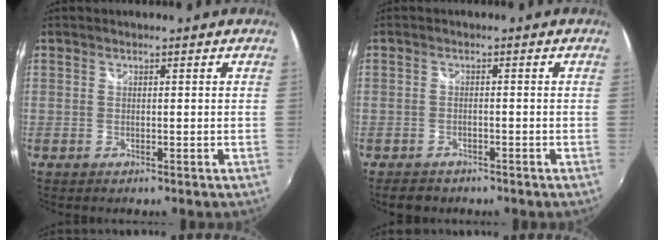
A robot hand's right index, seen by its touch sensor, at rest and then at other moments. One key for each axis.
{"total": 3.8, "fx": -2.9, "fy": 1.9, "fz": 1.5, "tx": -0.039, "ty": -0.009, "tz": -0.044}